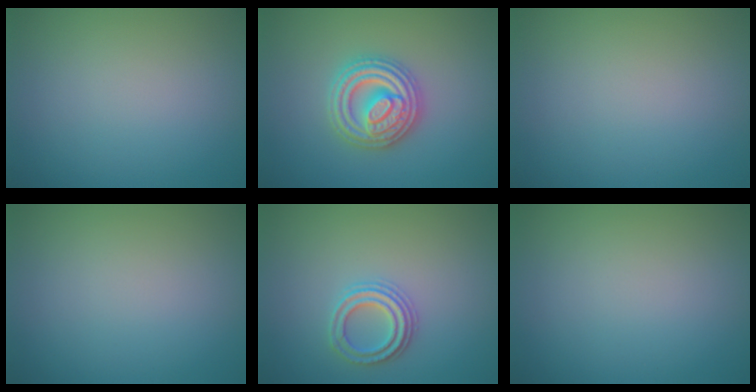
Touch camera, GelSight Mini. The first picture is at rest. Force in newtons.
{"total": 4.9, "press": 4.8, "slide": 0.7}
{"total": 0.0}
{"total": 0.0}
{"total": 2.3, "press": 2.3, "slide": 0.3}
{"total": 0.0}